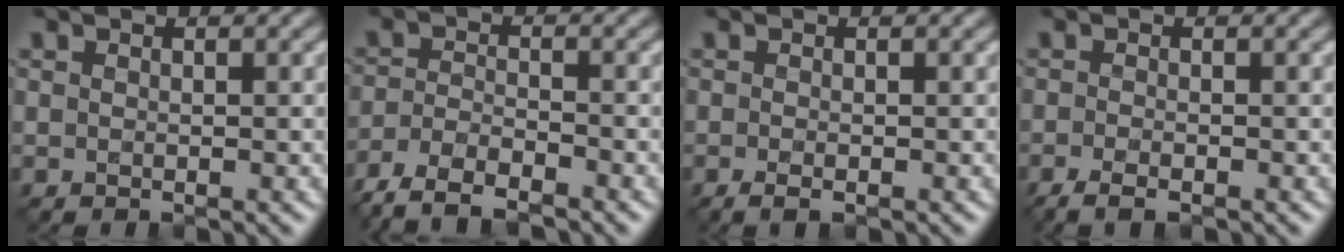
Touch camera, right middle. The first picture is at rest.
{"total": 5.1, "force": [-4.2, 1.3, 2.4], "torque": [-0.049, -0.008, -0.086]}
{"total": 1.1, "force": [-0.5, 0.3, 0.9], "torque": [-0.019, -0.005, -0.010]}
{"total": 2.2, "force": [-1.4, 0.6, 1.6], "torque": [-0.032, -0.006, -0.030]}